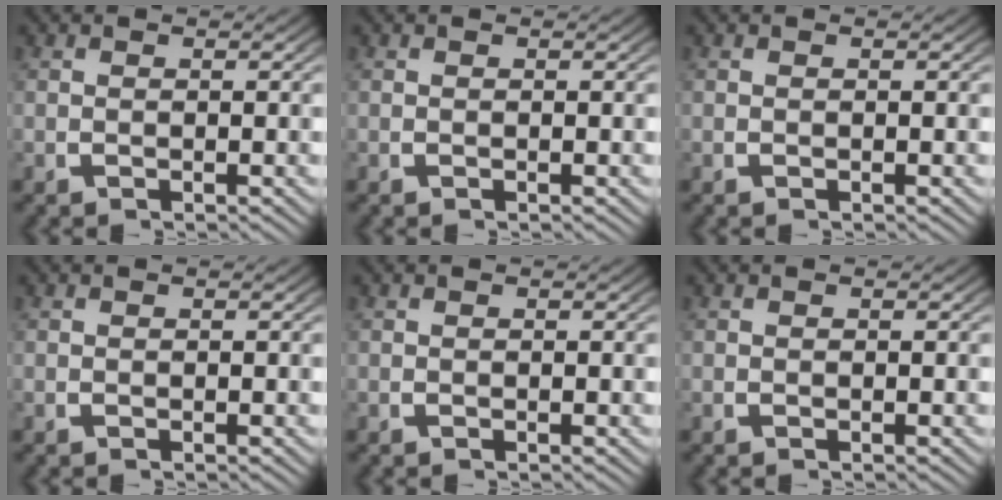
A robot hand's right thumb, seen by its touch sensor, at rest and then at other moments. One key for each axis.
{"total": 0.0}
{"total": 0.0}
{"total": 0.0}
{"total": 0.0}
{"total": 0.0}